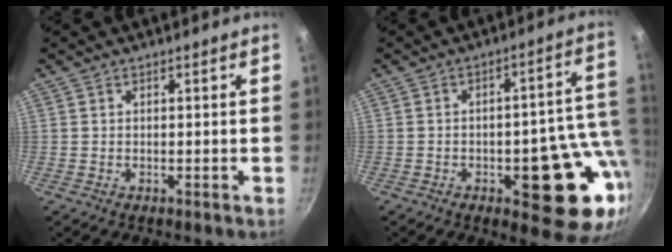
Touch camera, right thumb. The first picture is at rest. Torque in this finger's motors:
{"motor_torque": [2.28, 1.85, 1.47, -0.36, 0.29]}